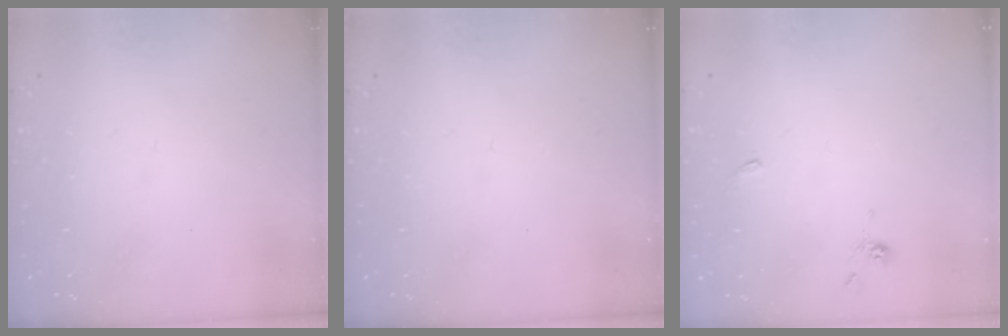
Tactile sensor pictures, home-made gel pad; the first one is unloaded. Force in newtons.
{"total": 0.0}
{"total": 0.7, "press": 0.5, "slide": 0.5}